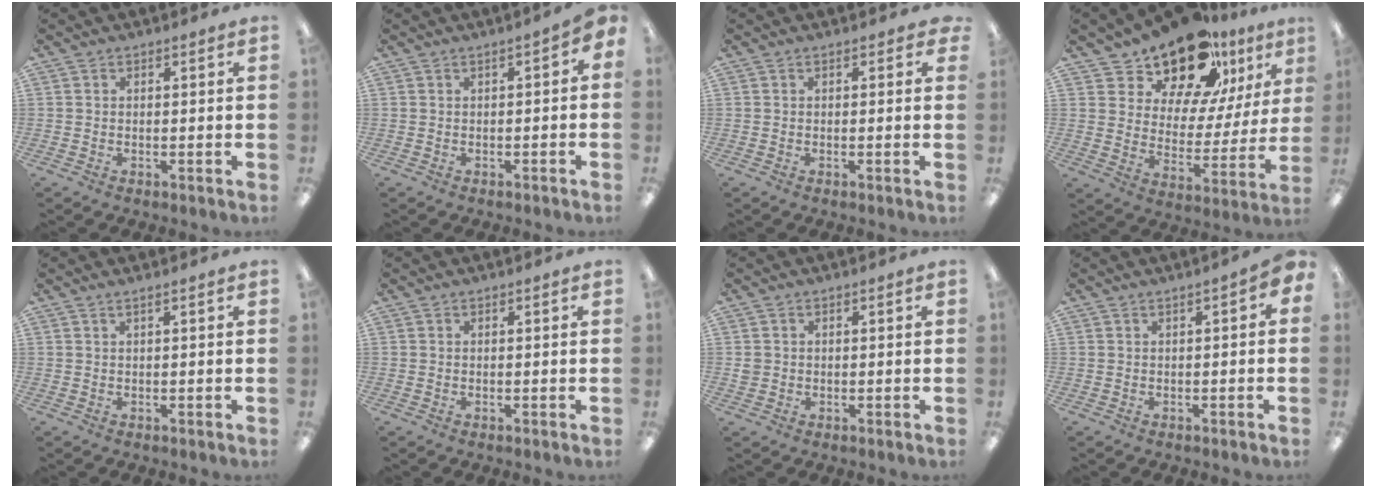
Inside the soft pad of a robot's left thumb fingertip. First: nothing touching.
{"total": 1.7, "force": [-0.7, 0.9, 1.2], "torque": [-0.022, 0.008, -0.014]}
{"total": 0.6, "force": [-0.1, 0.6, 0.2], "torque": [0.005, 0.000, -0.004]}
{"total": 17.8, "force": [15.1, 7.2, 6.0], "torque": [-0.108, -0.119, 0.268]}
{"total": 1.0, "force": [0.5, 0.0, 0.9], "torque": [-0.016, -0.001, 0.009]}
{"total": 0.0}
{"total": 1.5, "force": [0.0, 1.5, 0.0], "torque": [-0.002, 0.005, -0.003]}
{"total": 1.5, "force": [-0.2, 0.7, 1.3], "torque": [-0.025, 0.007, -0.005]}